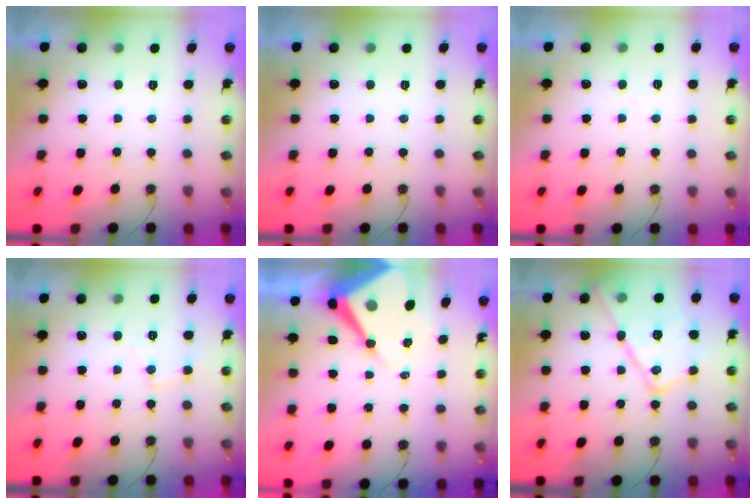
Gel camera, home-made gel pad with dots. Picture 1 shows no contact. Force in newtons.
{"total": 0.0}
{"total": 4.1, "press": 4.1, "slide": 0.6}
{"total": 5.1, "press": 5.1, "slide": 0.5}
{"total": 13.4, "press": 13.4, "slide": 1.2}
{"total": 18.7, "press": 18.7, "slide": 1.3}